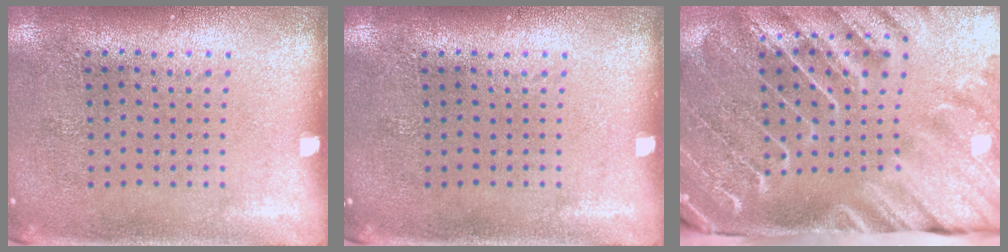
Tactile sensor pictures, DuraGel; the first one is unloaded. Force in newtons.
{"total": 0.0}
{"total": 4.4, "press": 3.4, "slide": 2.8}